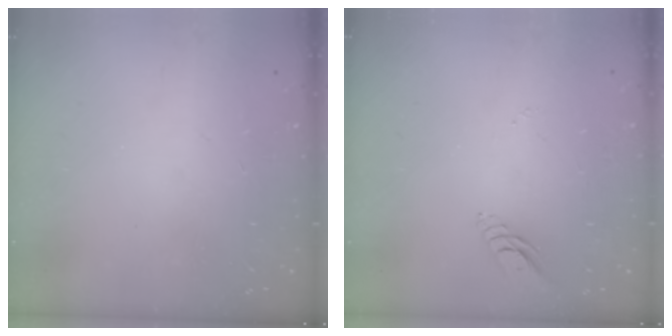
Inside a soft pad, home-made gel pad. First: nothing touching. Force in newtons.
{"total": 5.2, "press": 5.1, "slide": 0.1}